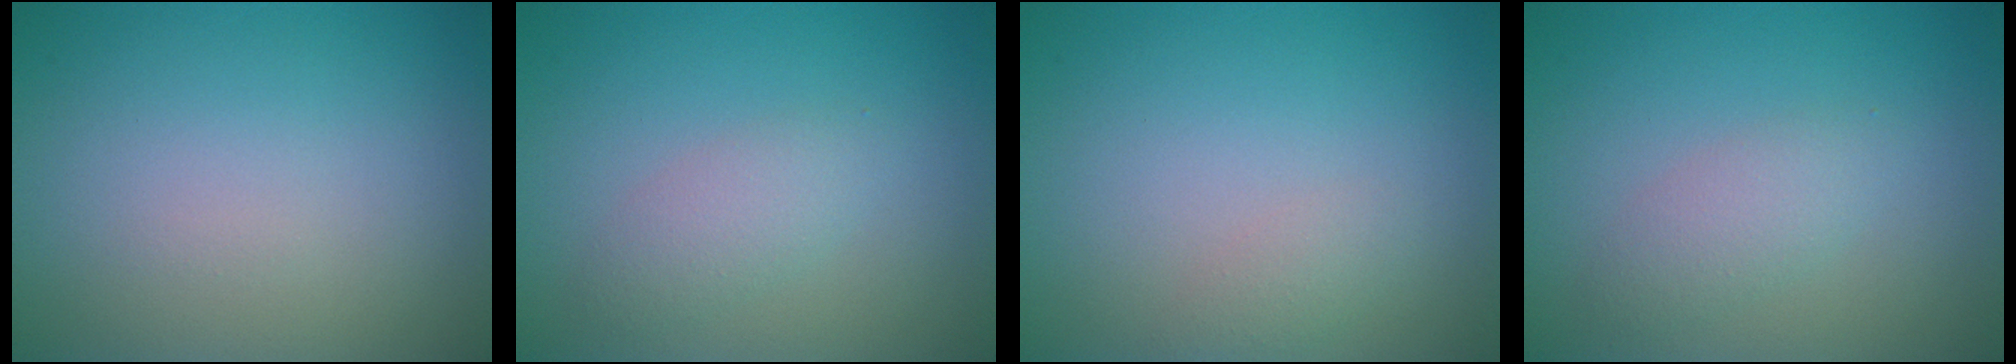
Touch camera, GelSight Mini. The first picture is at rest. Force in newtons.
{"total": 2.0, "press": 2.0, "slide": 0.1}
{"total": 1.0, "press": 1.0, "slide": 0.0}
{"total": 2.0, "press": 2.0, "slide": 0.1}